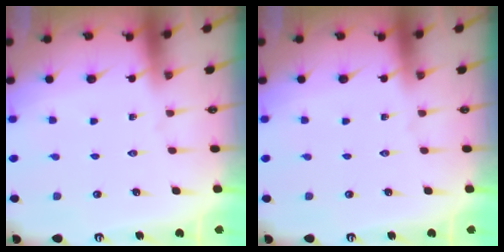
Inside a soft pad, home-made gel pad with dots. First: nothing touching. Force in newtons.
{"total": 0.0}